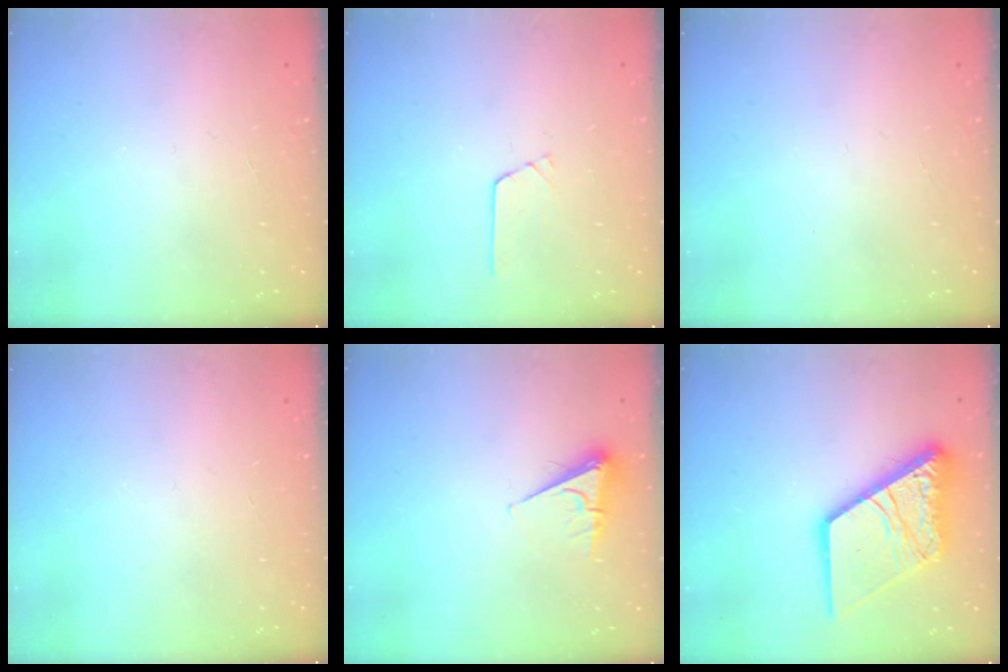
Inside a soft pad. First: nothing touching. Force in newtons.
{"total": 4.3, "press": 4.3, "slide": 0.3}
{"total": 0.0}
{"total": 0.0}
{"total": 5.2, "press": 5.2, "slide": 0.5}
{"total": 18.7, "press": 18.6, "slide": 2.2}